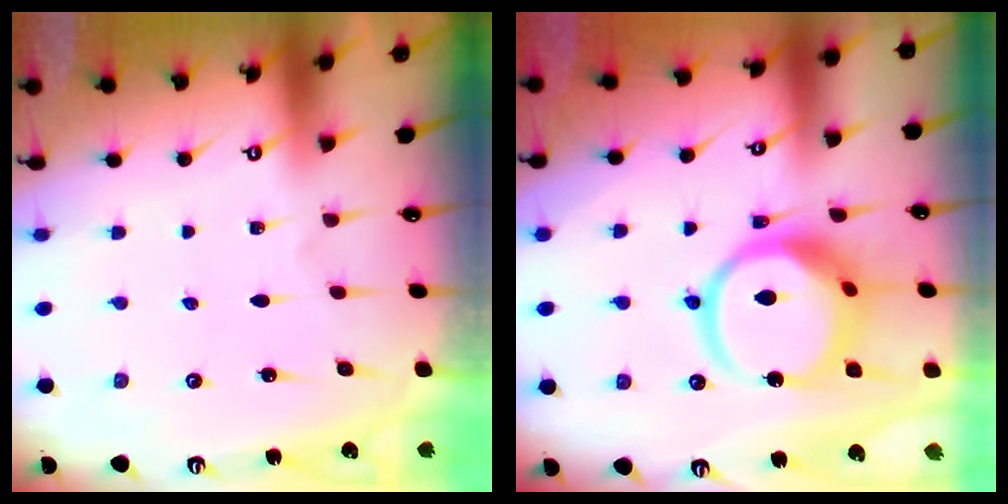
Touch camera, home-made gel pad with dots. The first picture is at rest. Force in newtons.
{"total": 14.3, "press": 14.2, "slide": 1.7}